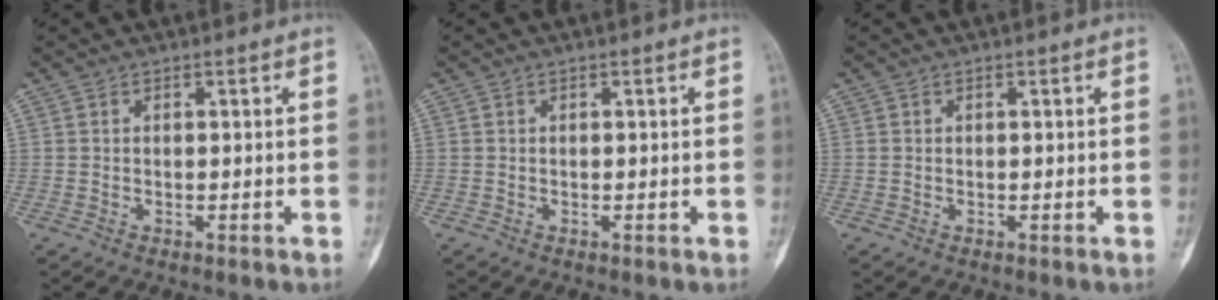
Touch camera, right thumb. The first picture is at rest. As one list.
[{"total": 0.0}, {"total": 0.0}]